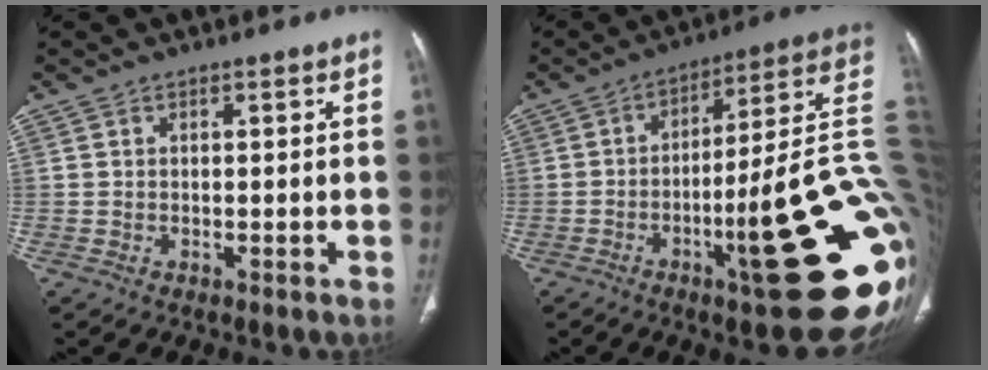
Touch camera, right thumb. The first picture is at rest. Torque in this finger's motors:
{"motor_torque": [3.29, 1.72, 2.04, -0.73, 0.56]}